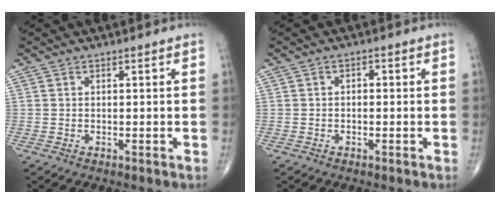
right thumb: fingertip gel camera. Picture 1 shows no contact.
{"total": 1.1, "force": [0.0, 0.8, 0.8], "torque": [-0.001, 0.004, -0.005]}